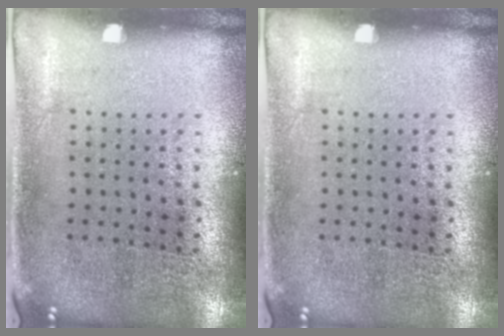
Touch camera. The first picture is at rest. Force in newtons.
{"total": 0.0}